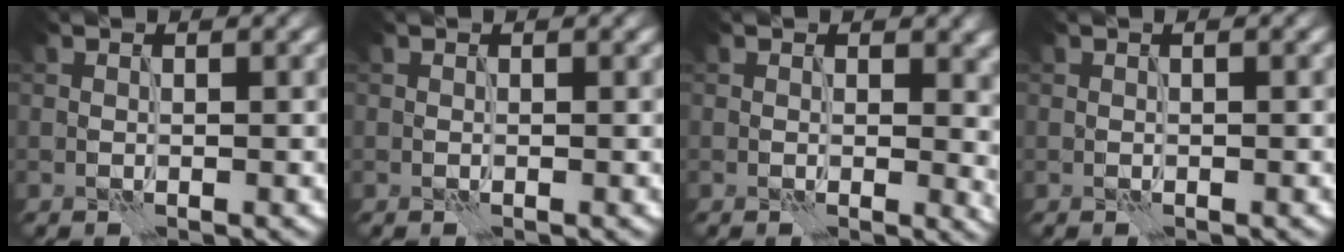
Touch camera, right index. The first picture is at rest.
{"total": 0.0}
{"total": 3.8, "force": [1.1, 2.2, 2.9], "torque": [-0.019, -0.003, 0.021]}
{"total": 0.6, "force": [0.1, 0.2, 0.6], "torque": [-0.006, -0.001, 0.001]}